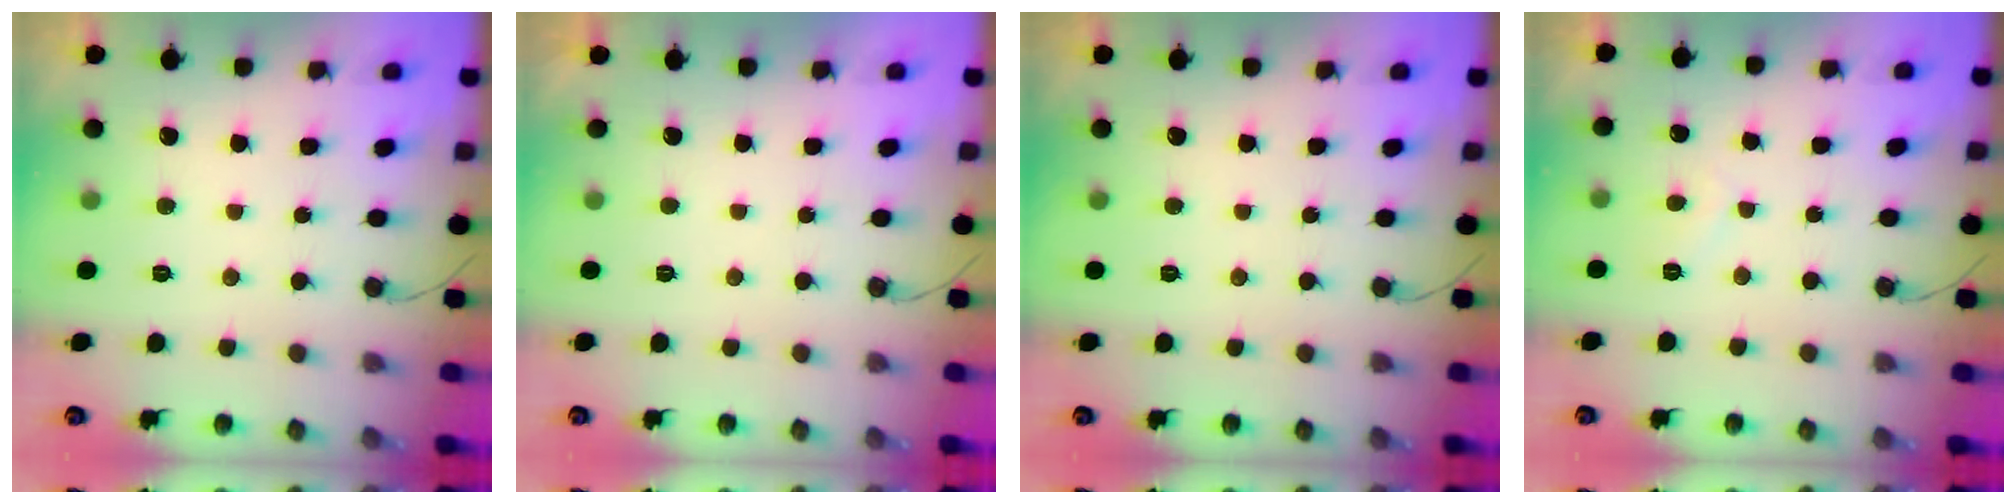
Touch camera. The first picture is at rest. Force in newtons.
{"total": 2.2, "press": 2.2, "slide": 0.3}
{"total": 0.0}
{"total": 2.7, "press": 2.6, "slide": 0.5}